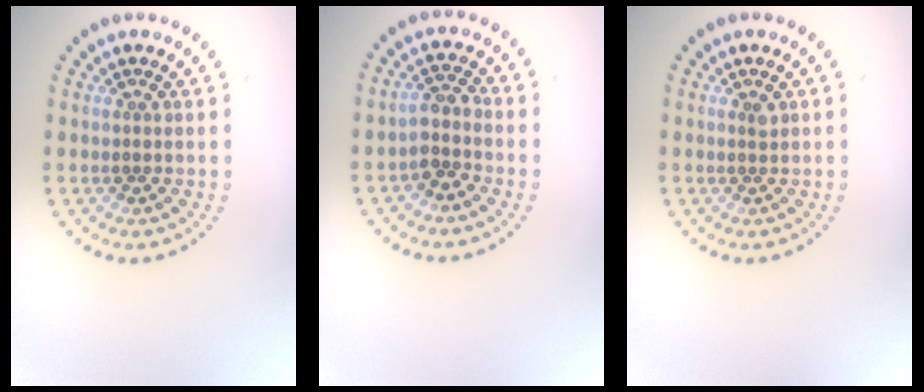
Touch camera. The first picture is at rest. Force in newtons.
{"total": 2.2, "press": 1.8, "slide": 1.2}
{"total": 0.8, "press": 0.6, "slide": 0.5}